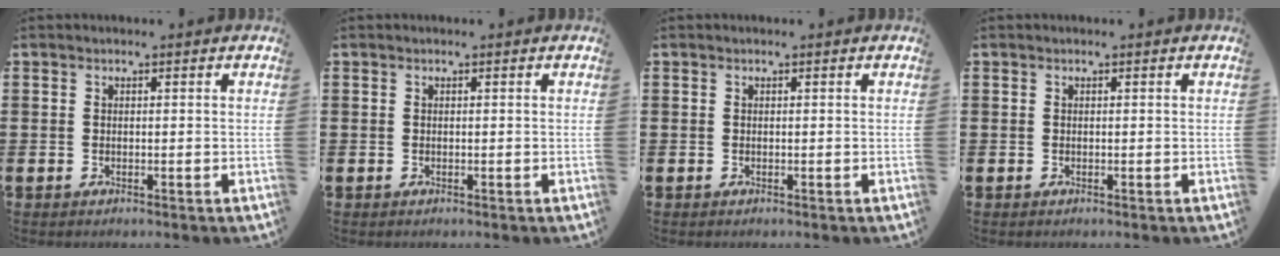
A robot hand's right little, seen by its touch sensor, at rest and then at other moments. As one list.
[{"total": 0.0}, {"total": 0.0}, {"total": 0.0}]